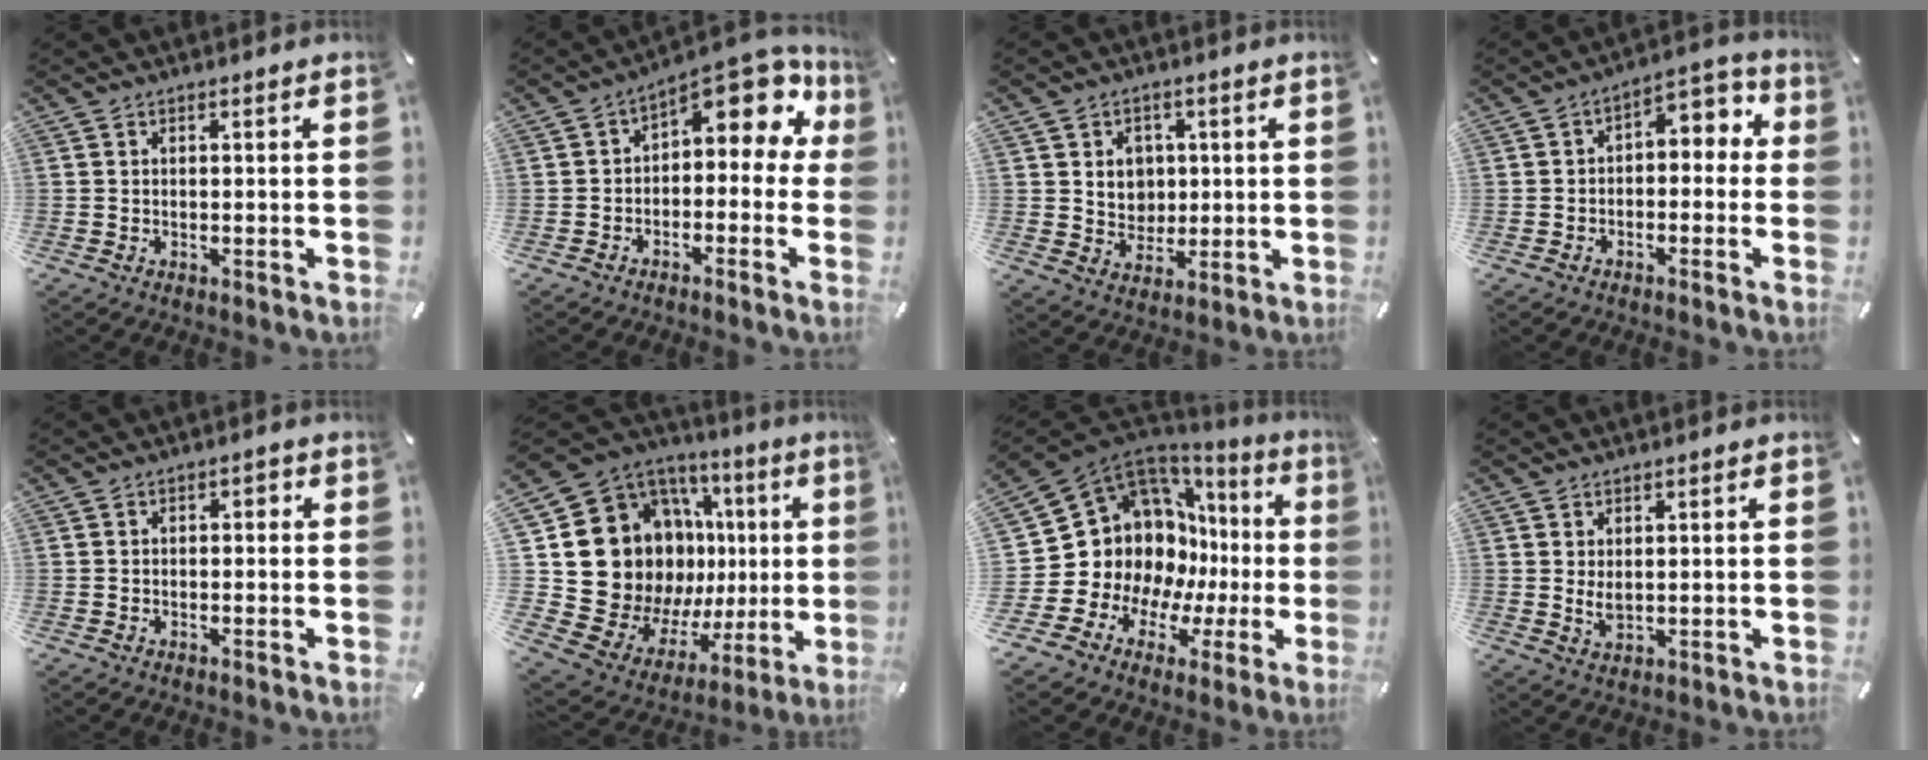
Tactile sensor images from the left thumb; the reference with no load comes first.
{"total": 10.6, "force": [4.9, 5.5, 7.7], "torque": [-0.098, -0.044, 0.082]}
{"total": 6.4, "force": [1.2, 6.1, 1.5], "torque": [-0.019, -0.002, 0.021]}
{"total": 4.9, "force": [-0.5, 3.6, 3.3], "torque": [-0.041, 0.001, -0.019]}
{"total": 1.4, "force": [-0.7, 0.9, 0.7], "torque": [-0.015, 0.007, -0.017]}
{"total": 24.5, "force": [4.1, 18.3, 15.9], "torque": [-0.247, -0.065, 0.127]}
{"total": 17.1, "force": [3.6, 14.6, 8.1], "torque": [-0.141, -0.075, 0.103]}
{"total": 2.8, "force": [0.8, 1.6, 2.2], "torque": [-0.059, -0.004, 0.010]}